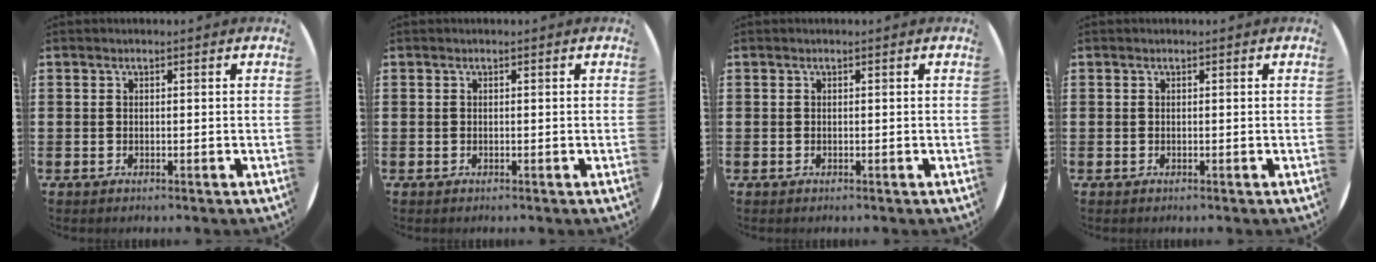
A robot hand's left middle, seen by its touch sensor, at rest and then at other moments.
{"total": 0.0}
{"total": 0.0}
{"total": 0.0}